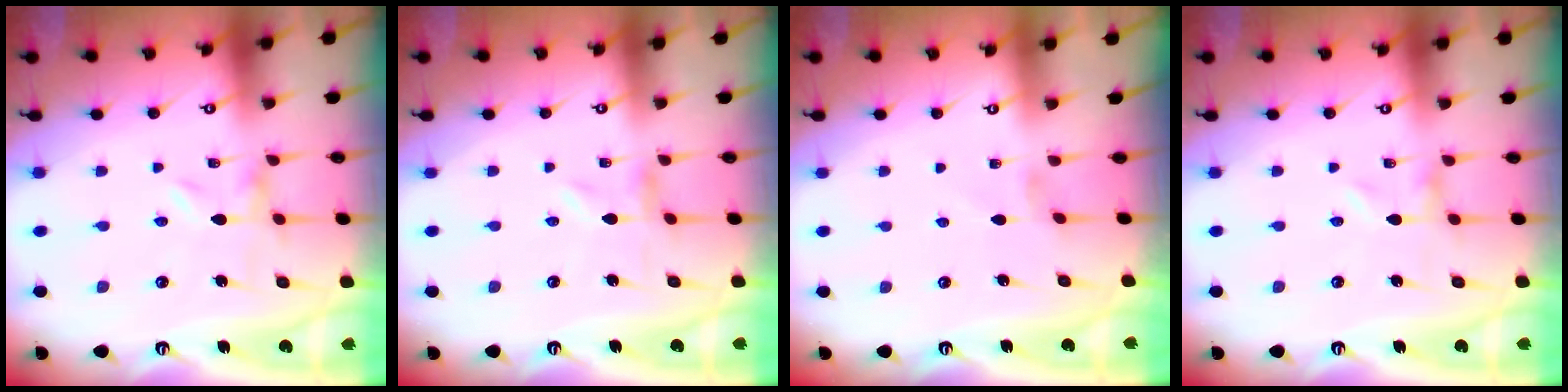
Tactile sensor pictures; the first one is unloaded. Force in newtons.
{"total": 0.0}
{"total": 0.5, "press": 0.5, "slide": 0.2}
{"total": 0.0}